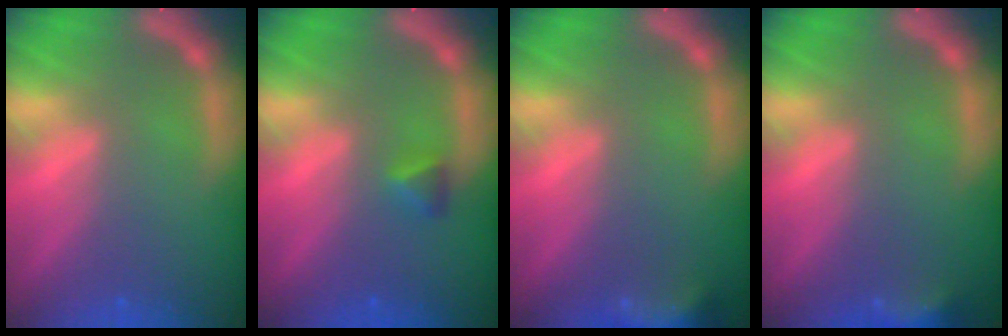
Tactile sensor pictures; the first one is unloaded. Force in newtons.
{"total": 1.4}
{"total": 5.9}
{"total": 3.4}